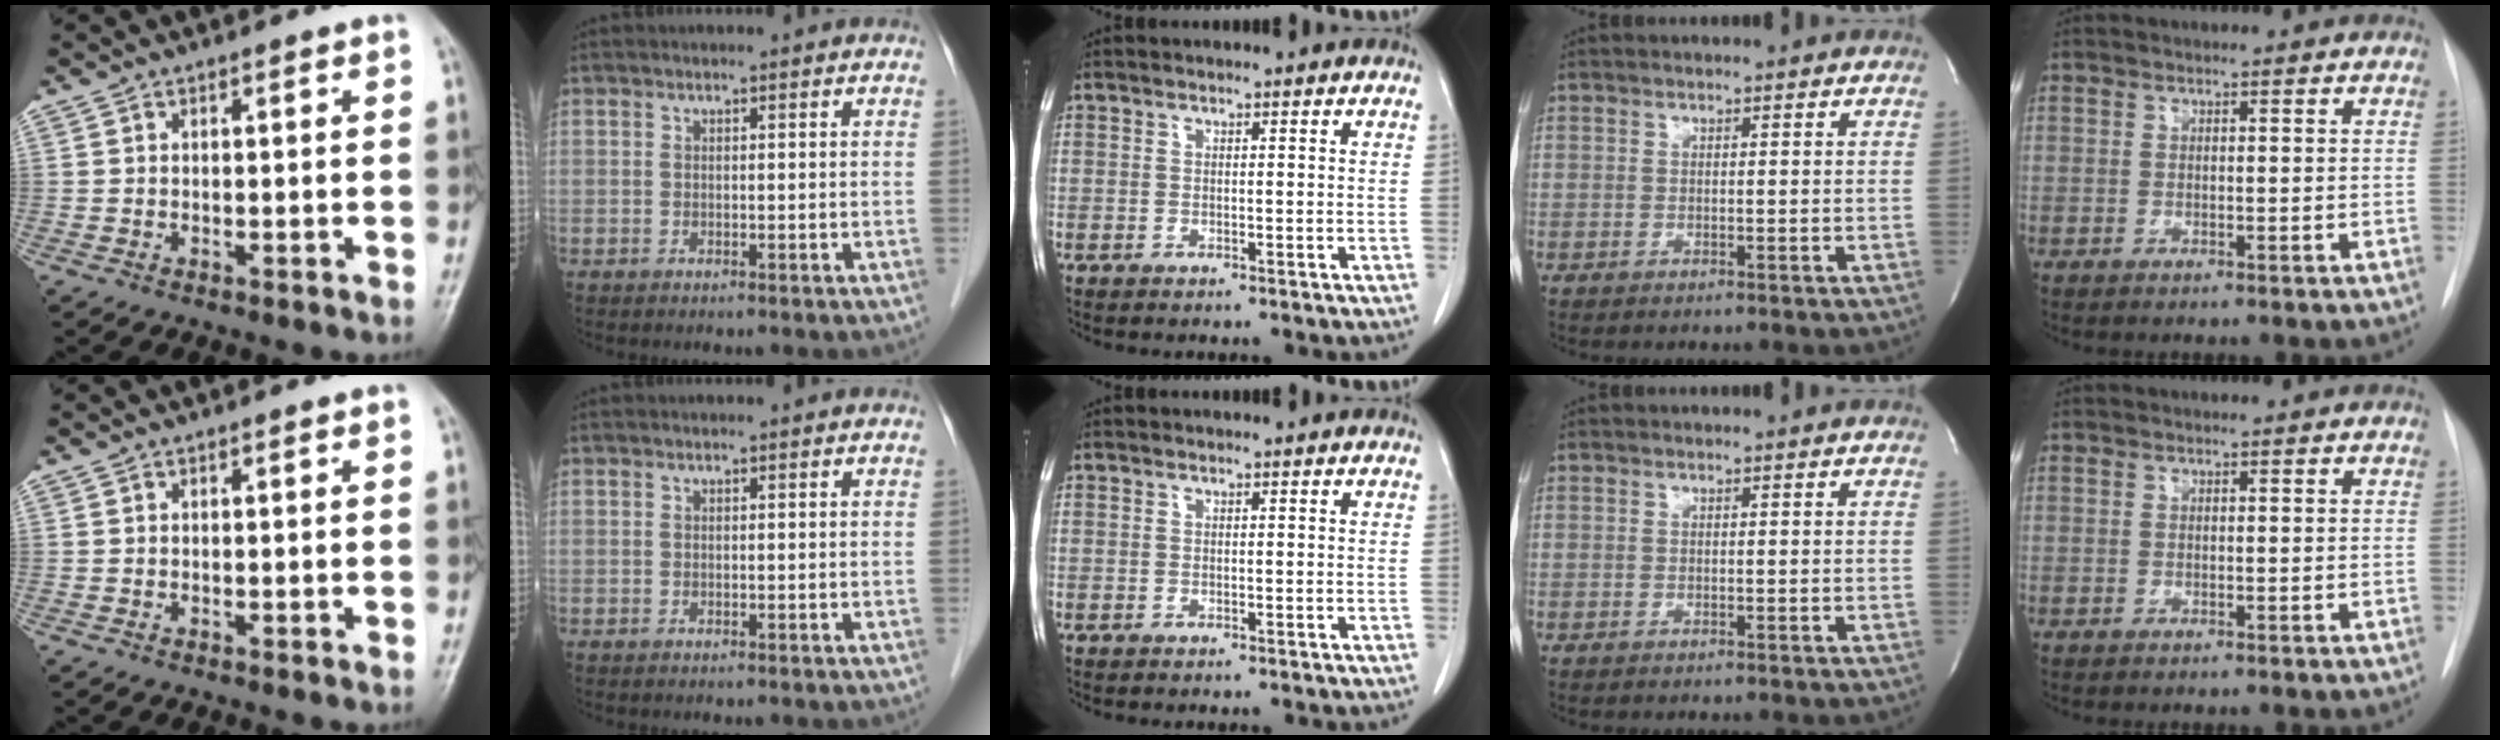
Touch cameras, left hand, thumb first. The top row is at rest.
{}